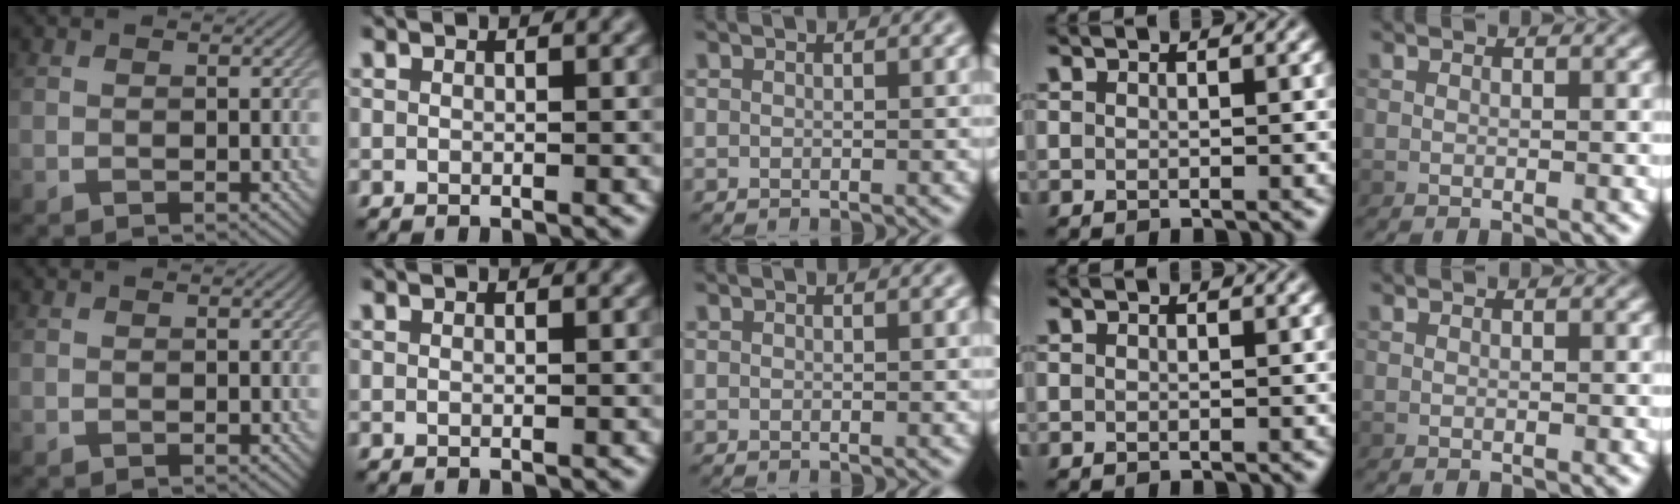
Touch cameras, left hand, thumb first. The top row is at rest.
{}